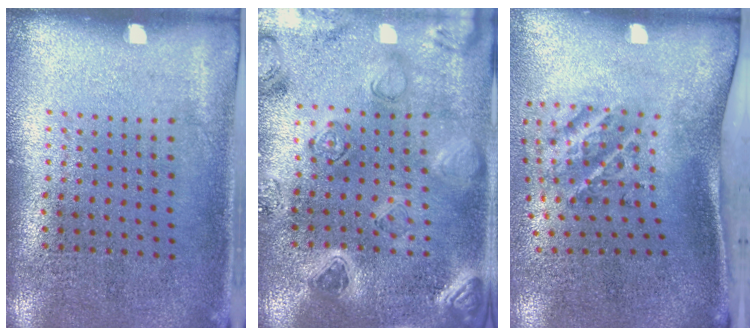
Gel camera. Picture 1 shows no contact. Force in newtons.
{"total": 2.2, "press": 2.2, "slide": 0.4}
{"total": 2.3, "press": 1.3, "slide": 1.9}